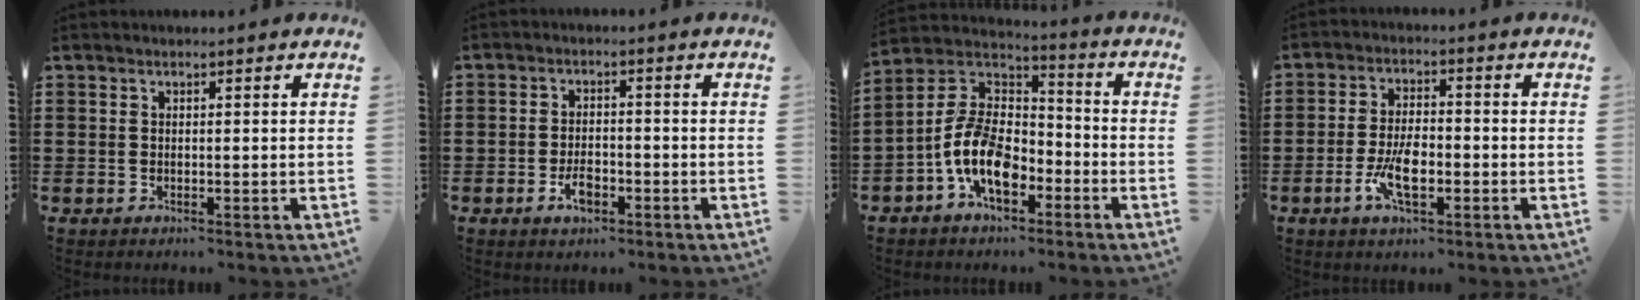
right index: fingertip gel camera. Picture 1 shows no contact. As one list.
[{"total": 3.5, "force": [-1.6, 1.8, 2.5], "torque": [-0.053, -0.002, -0.030]}, {"total": 10.5, "force": [-4.3, 5.7, 7.7], "torque": [-0.188, -0.011, -0.089]}, {"total": 6.8, "force": [-2.2, 2.8, 5.8], "torque": [-0.131, -0.006, -0.045]}]